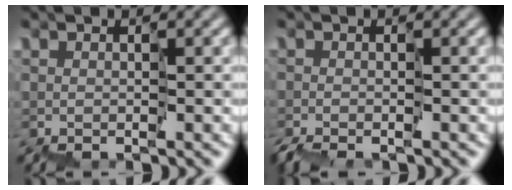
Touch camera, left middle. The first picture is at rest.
{"total": 2.2, "force": [-1.9, 0.6, 1.1], "torque": [-0.019, -0.004, -0.042]}